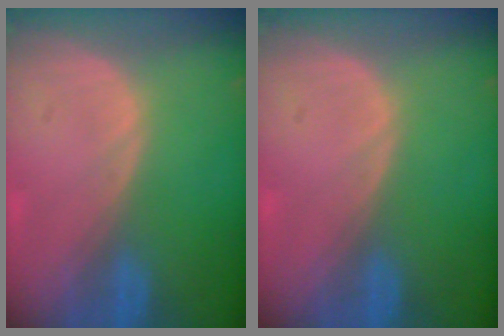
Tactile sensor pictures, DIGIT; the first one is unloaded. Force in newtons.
{"total": 0.0}